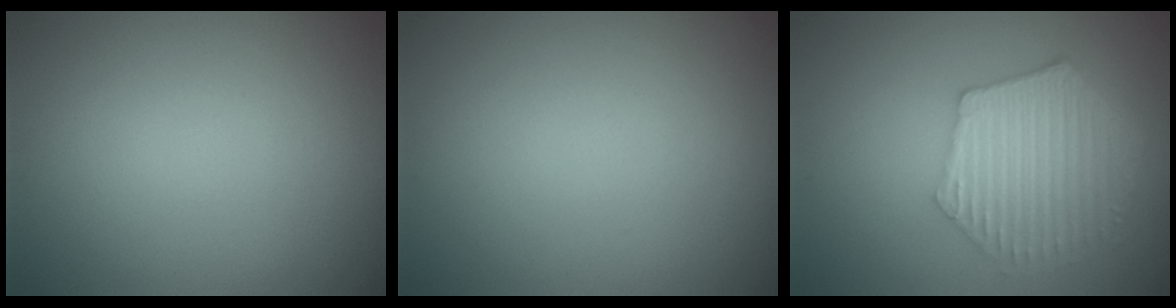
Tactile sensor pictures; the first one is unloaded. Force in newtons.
{"total": 0.0}
{"total": 5.9, "press": 4.4, "slide": 3.8}